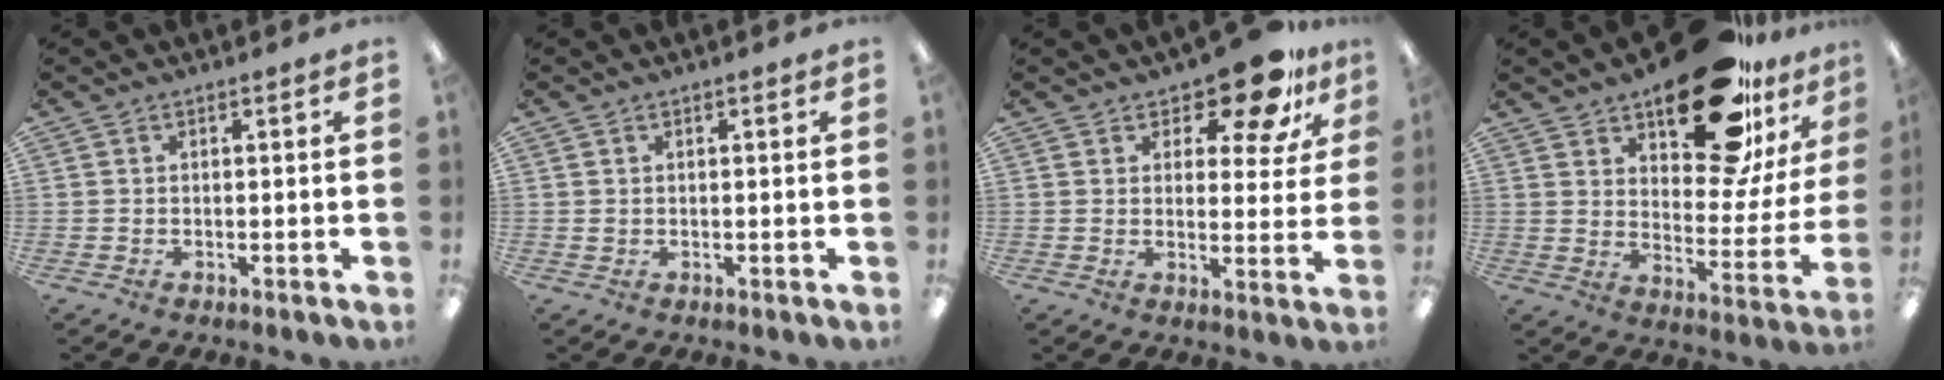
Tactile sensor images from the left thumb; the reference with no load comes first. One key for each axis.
{"total": 0.5, "fx": 0.3, "fy": 0.4, "fz": 0.2, "tx": -0.003, "ty": 0.004, "tz": 0.005}
{"total": 11.7, "fx": 8.6, "fy": 4.8, "fz": 6.3, "tx": -0.085, "ty": -0.047, "tz": 0.151}
{"total": 24.5, "fx": 17.1, "fy": 10.4, "fz": 14.1, "tx": -0.183, "ty": -0.106, "tz": 0.283}